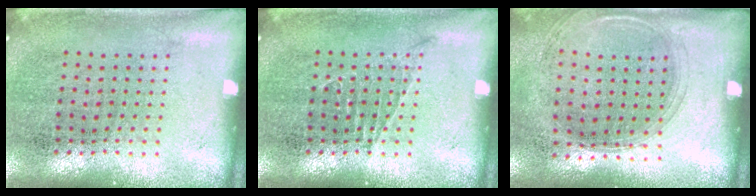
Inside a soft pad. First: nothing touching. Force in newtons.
{"total": 0.7, "press": 0.7, "slide": 0.1}
{"total": 1.4, "press": 1.2, "slide": 0.6}